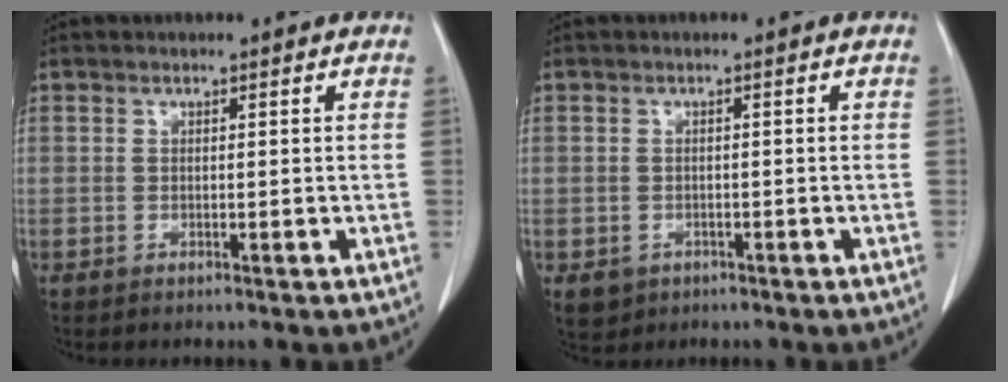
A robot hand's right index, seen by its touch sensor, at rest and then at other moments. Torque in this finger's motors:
{"motor_torque": [-0.06, -0.07, -0.48, -0.14]}